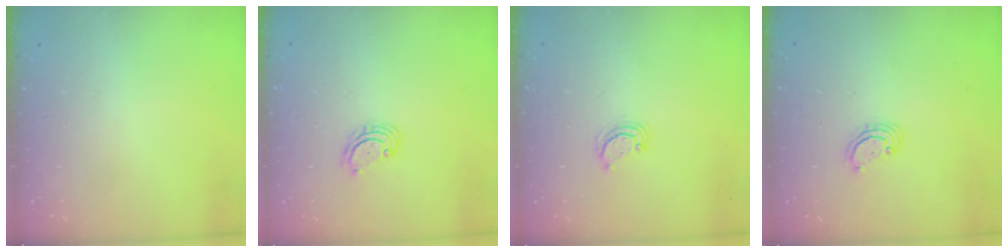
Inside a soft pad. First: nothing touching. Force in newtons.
{"total": 3.3, "press": 3.3, "slide": 0.4}
{"total": 4.0, "press": 4.0, "slide": 0.4}
{"total": 2.5, "press": 2.5, "slide": 0.2}